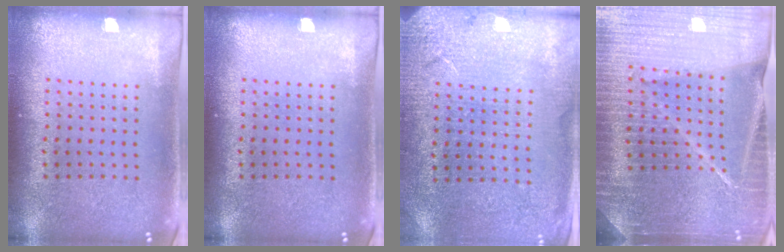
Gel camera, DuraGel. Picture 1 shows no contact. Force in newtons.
{"total": 0.0}
{"total": 2.7, "press": 2.7, "slide": 0.2}
{"total": 5.9, "press": 5.1, "slide": 2.8}